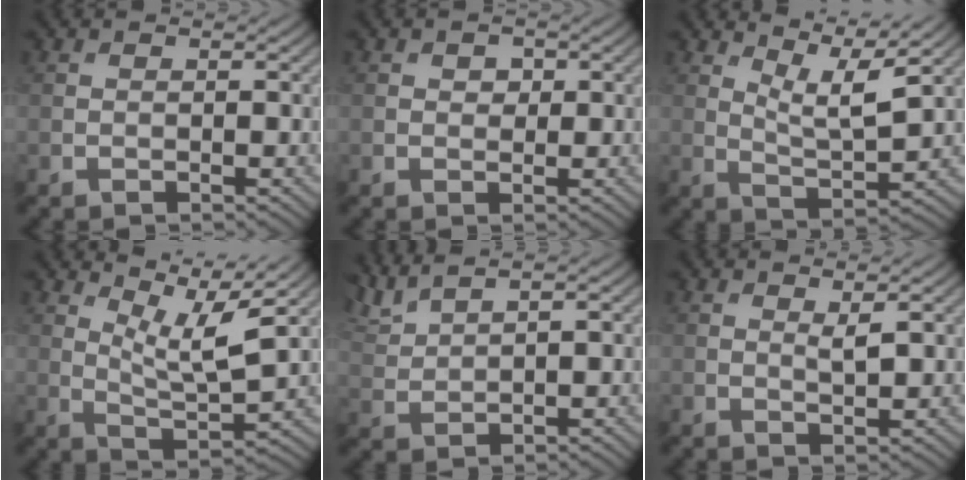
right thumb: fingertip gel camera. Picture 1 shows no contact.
{"total": 1.5, "force": [0.5, 1.2, 0.8], "torque": [-0.012, -0.001, 0.005]}
{"total": 6.7, "force": [4.8, 1.4, 4.5], "torque": [-0.091, -0.011, 0.090]}
{"total": 7.9, "force": [5.3, 1.7, 5.6], "torque": [-0.115, -0.004, 0.095]}
{"total": 4.1, "force": [3.3, 0.7, 2.2], "torque": [-0.062, 0.019, 0.077]}
{"total": 1.4, "force": [0.8, 0.3, 1.1], "torque": [-0.027, -0.004, 0.017]}